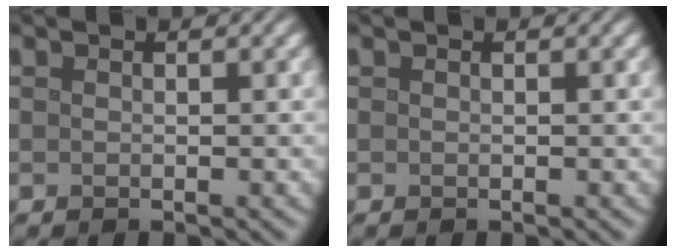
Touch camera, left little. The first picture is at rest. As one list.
[{"total": 0.0}]